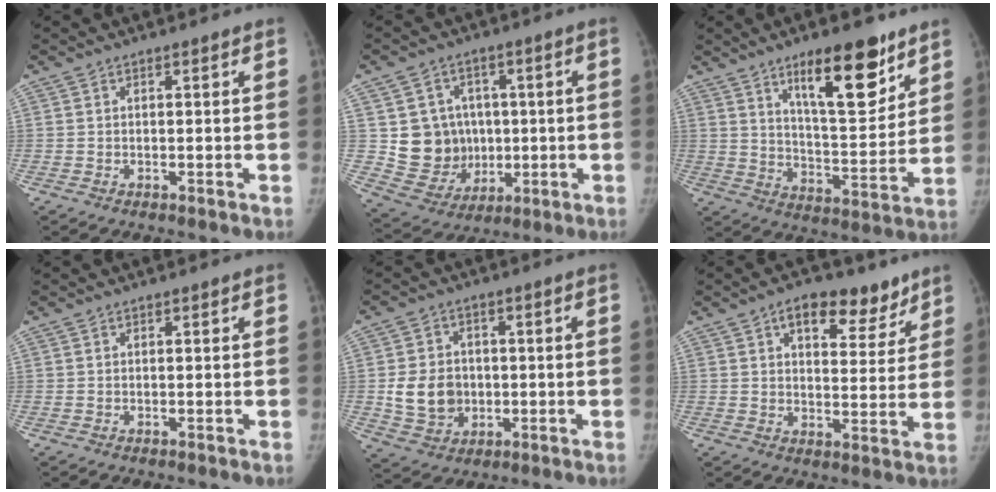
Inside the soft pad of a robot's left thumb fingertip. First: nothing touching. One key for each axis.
{"total": 12.2, "fx": 0.8, "fy": 11.4, "fz": 4.5, "tx": -0.032, "ty": 0.002, "tz": 0.039}
{"total": 16.6, "fx": 10.1, "fy": 5.5, "fz": 12.0, "tx": -0.144, "ty": -0.064, "tz": 0.167}
{"total": 0.0}
{"total": 9.6, "fx": -0.6, "fy": 8.2, "fz": 5.0, "tx": -0.061, "ty": 0.002, "tz": 0.000}
{"total": 11.7, "fx": 7.1, "fy": 6.2, "fz": 6.9, "tx": -0.056, "ty": -0.029, "tz": 0.102}